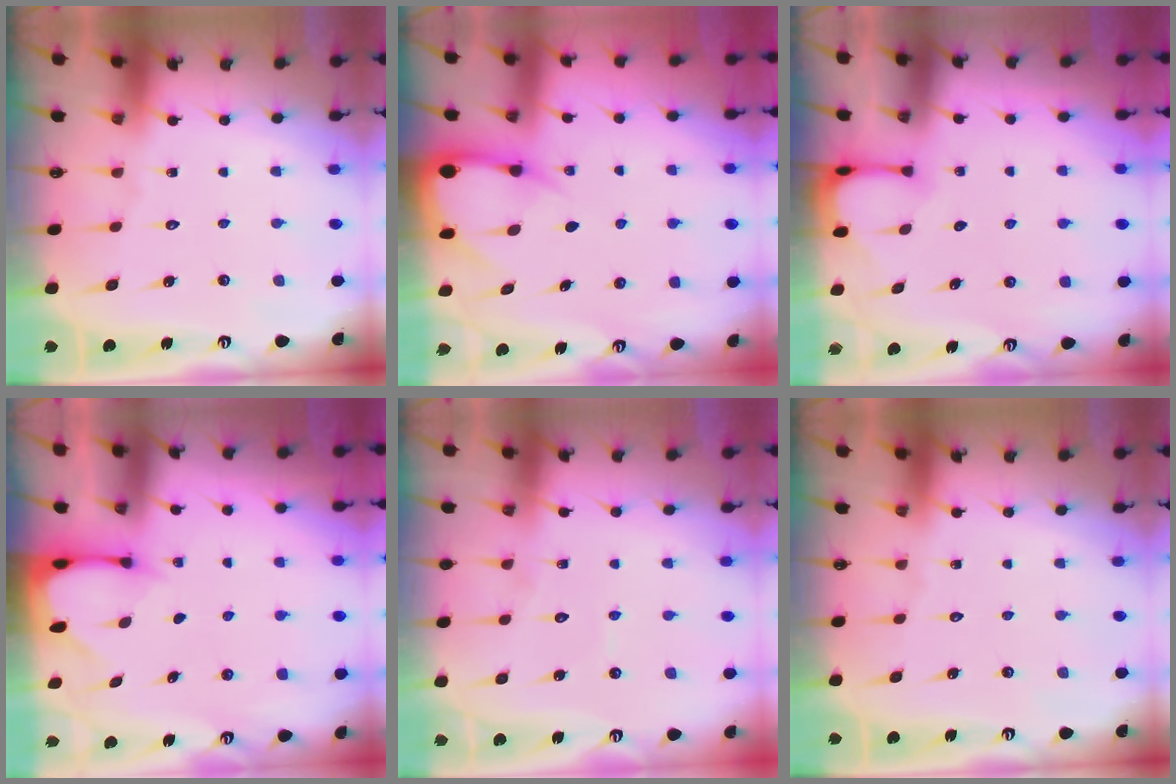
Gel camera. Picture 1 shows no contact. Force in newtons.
{"total": 5.2, "press": 5.1, "slide": 0.6}
{"total": 2.6, "press": 2.6, "slide": 0.3}
{"total": 2.5, "press": 2.5, "slide": 0.3}
{"total": 3.7, "press": 3.7, "slide": 0.3}
{"total": 0.0}